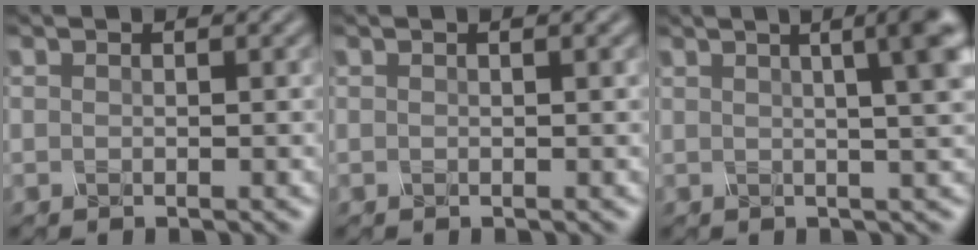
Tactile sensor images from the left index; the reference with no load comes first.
{"total": 1.7, "force": [0.6, 0.9, 1.3], "torque": [-0.008, 0.013, -0.008]}
{"total": 9.1, "force": [2.9, 3.2, 8.1], "torque": [-0.062, 0.055, 0.020]}